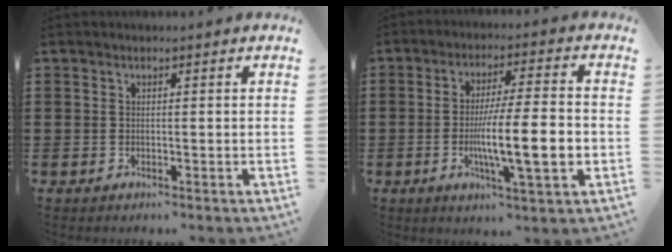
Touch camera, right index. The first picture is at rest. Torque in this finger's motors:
{"motor_torque": [2.14, 0.00, 0.77, 0.21]}